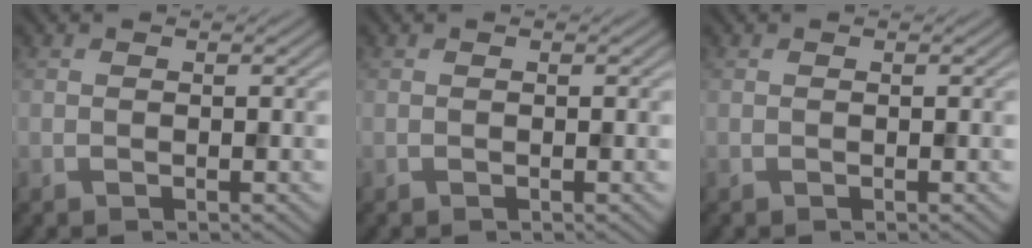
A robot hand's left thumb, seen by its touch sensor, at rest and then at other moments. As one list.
[{"total": 0.0}, {"total": 0.0}]